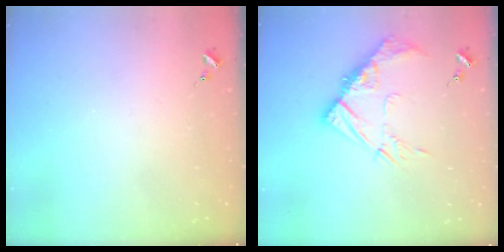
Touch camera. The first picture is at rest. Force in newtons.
{"total": 12.2, "press": 12.1, "slide": 0.9}